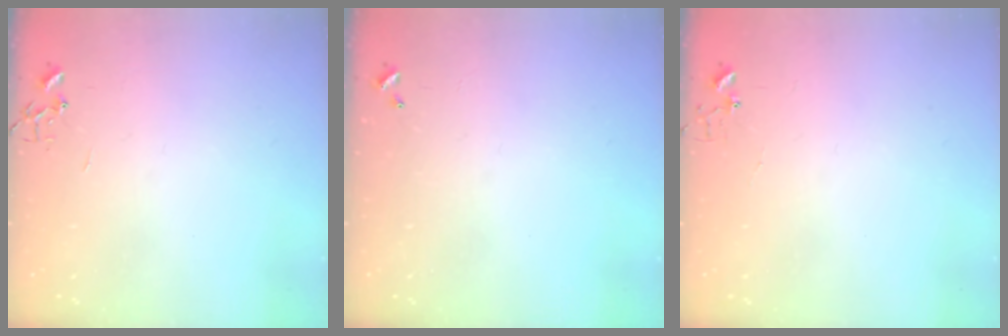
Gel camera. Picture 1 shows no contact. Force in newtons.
{"total": 0.0}
{"total": 3.4, "press": 3.4, "slide": 0.3}